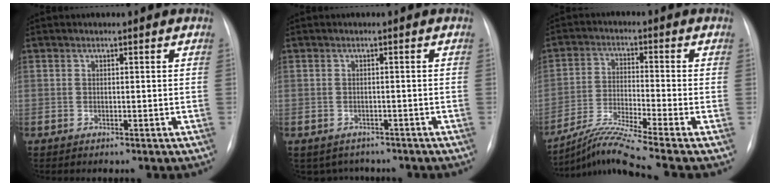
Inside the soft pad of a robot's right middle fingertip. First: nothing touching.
{"total": 4.1, "force": [-3.4, 2.3, 0.2], "torque": [0.003, 0.010, -0.043]}
{"total": 10.1, "force": [-8.5, -2.6, 4.7], "torque": [-0.094, -0.023, -0.157]}